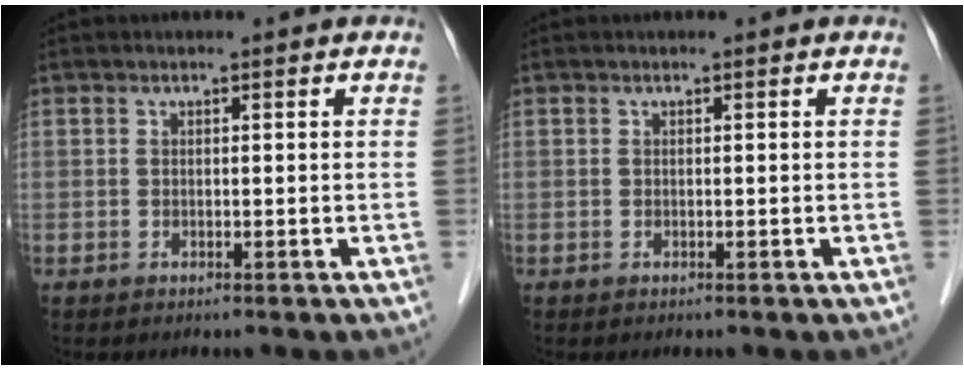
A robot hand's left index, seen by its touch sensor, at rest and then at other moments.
{"total": 0.0}